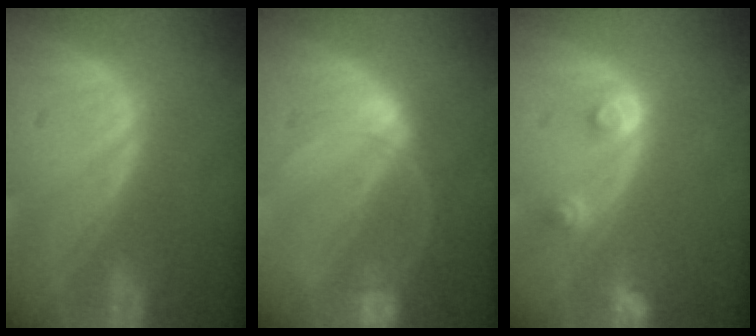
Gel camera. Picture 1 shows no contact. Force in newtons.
{"total": 6.8, "press": 6.0, "slide": 3.2}
{"total": 3.0, "press": 2.8, "slide": 1.1}